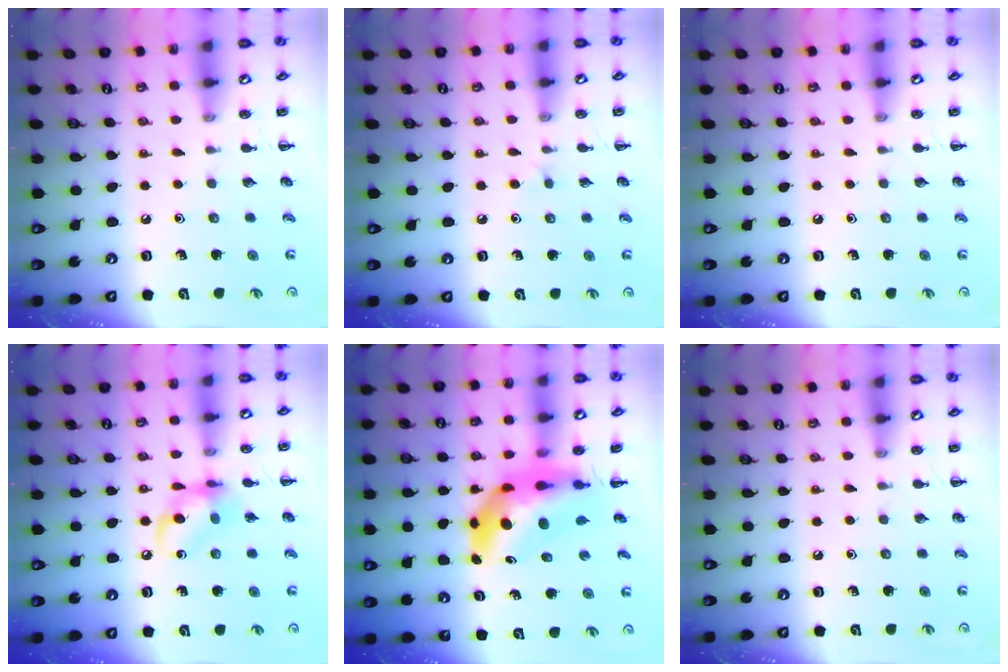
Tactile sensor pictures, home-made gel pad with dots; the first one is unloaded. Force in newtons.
{"total": 2.5, "press": 2.2, "slide": 1.0}
{"total": 0.0}
{"total": 10.8, "press": 10.7, "slide": 1.8}
{"total": 9.9, "press": 9.4, "slide": 3.3}
{"total": 0.0}